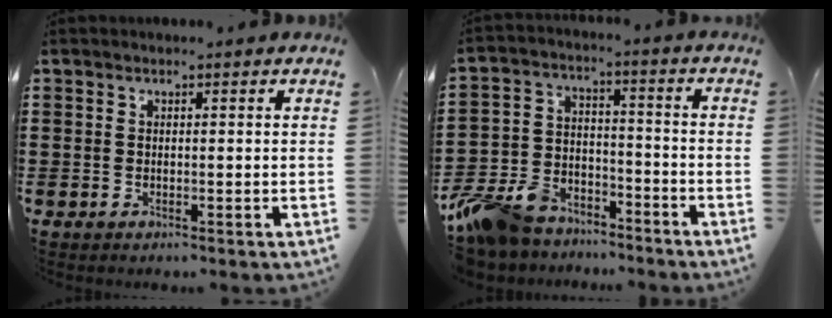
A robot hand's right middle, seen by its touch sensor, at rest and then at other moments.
{"total": 9.4, "force": [-8.6, 3.5, 1.8], "torque": [-0.071, 0.018, -0.176]}